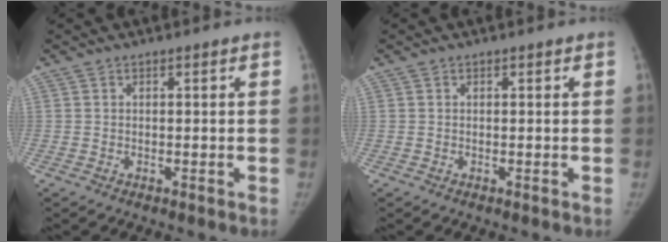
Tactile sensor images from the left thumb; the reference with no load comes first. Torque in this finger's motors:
{"motor_torque": [-0.06, 0.20, -0.15, 0.12, -0.02]}